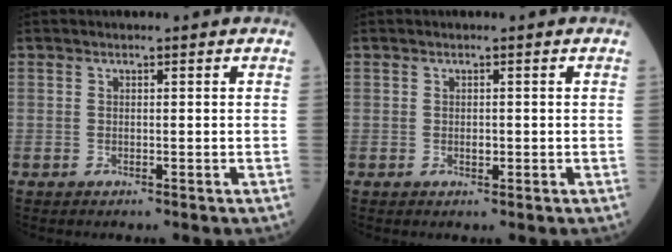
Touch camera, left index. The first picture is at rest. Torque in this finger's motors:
{"motor_torque": [0.25, 0.10, 0.01, 0.00]}